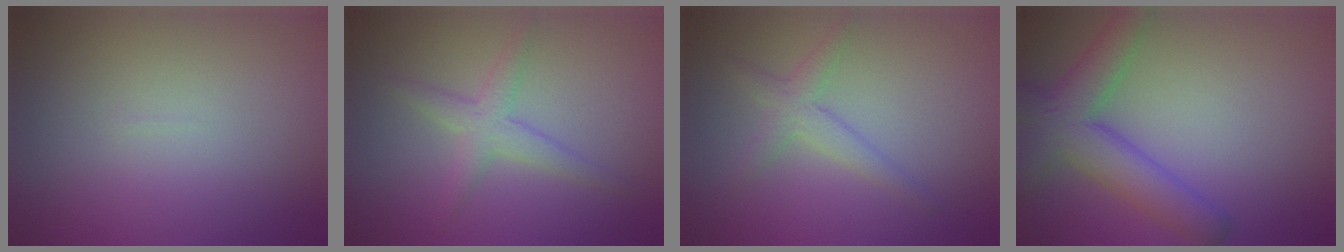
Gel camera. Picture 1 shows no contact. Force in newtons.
{"total": 2.5, "press": 2.5, "slide": 0.0}
{"total": 2.2, "press": 2.2, "slide": 0.1}
{"total": 6.2, "press": 6.1, "slide": 0.4}